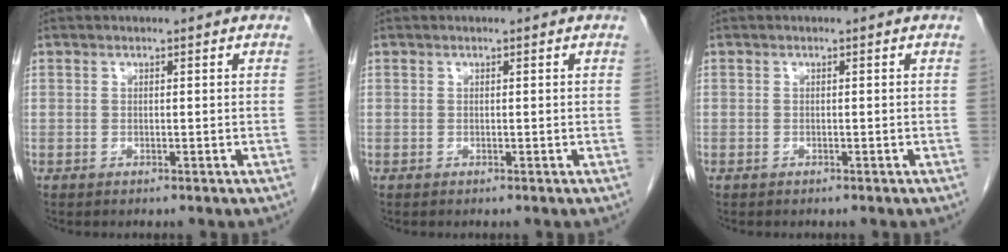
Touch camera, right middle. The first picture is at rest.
{"total": 0.0}
{"total": 0.0}